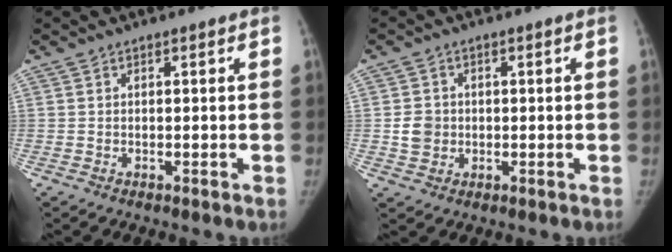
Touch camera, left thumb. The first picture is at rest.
{"total": 4.2, "force": [-0.1, 3.9, 1.7], "torque": [-0.014, 0.004, 0.001]}